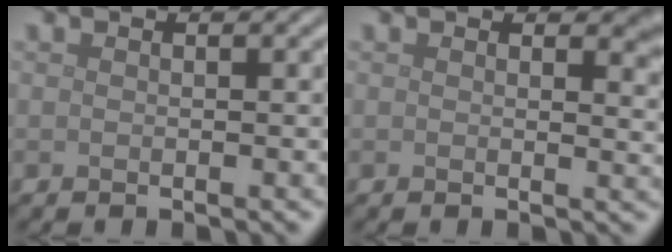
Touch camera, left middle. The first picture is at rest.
{"total": 1.7, "force": [1.0, 0.6, 1.2], "torque": [-0.011, -0.008, 0.017]}